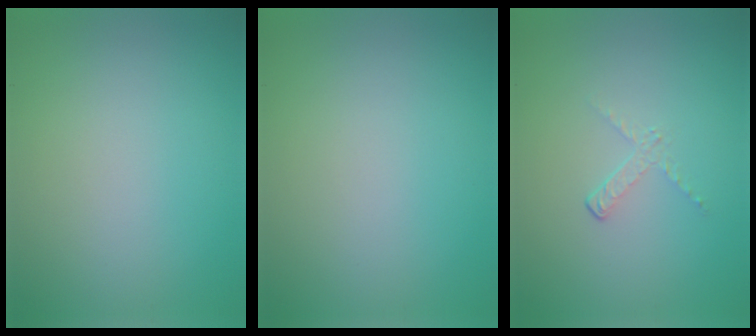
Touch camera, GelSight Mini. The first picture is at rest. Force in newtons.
{"total": 0.0}
{"total": 1.1, "press": 0.4, "slide": 1.1}